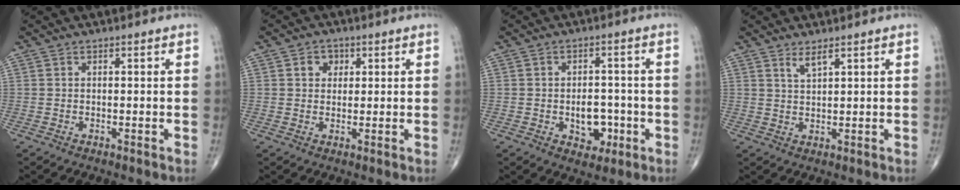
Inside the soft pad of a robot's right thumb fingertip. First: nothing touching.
{"total": 3.2, "force": [1.1, 2.6, 1.4], "torque": [-0.001, -0.001, 0.014]}
{"total": 6.4, "force": [-1.6, 4.4, 4.3], "torque": [-0.031, 0.014, -0.016]}
{"total": 2.4, "force": [1.7, 0.4, 1.6], "torque": [-0.033, -0.013, 0.037]}